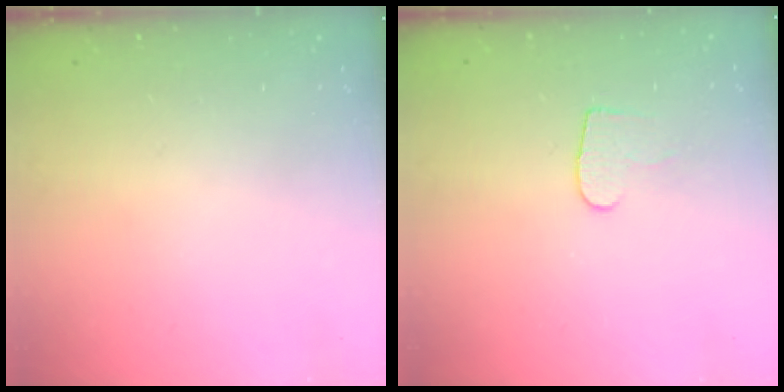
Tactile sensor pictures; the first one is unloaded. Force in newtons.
{"total": 6.3, "press": 6.3, "slide": 0.6}